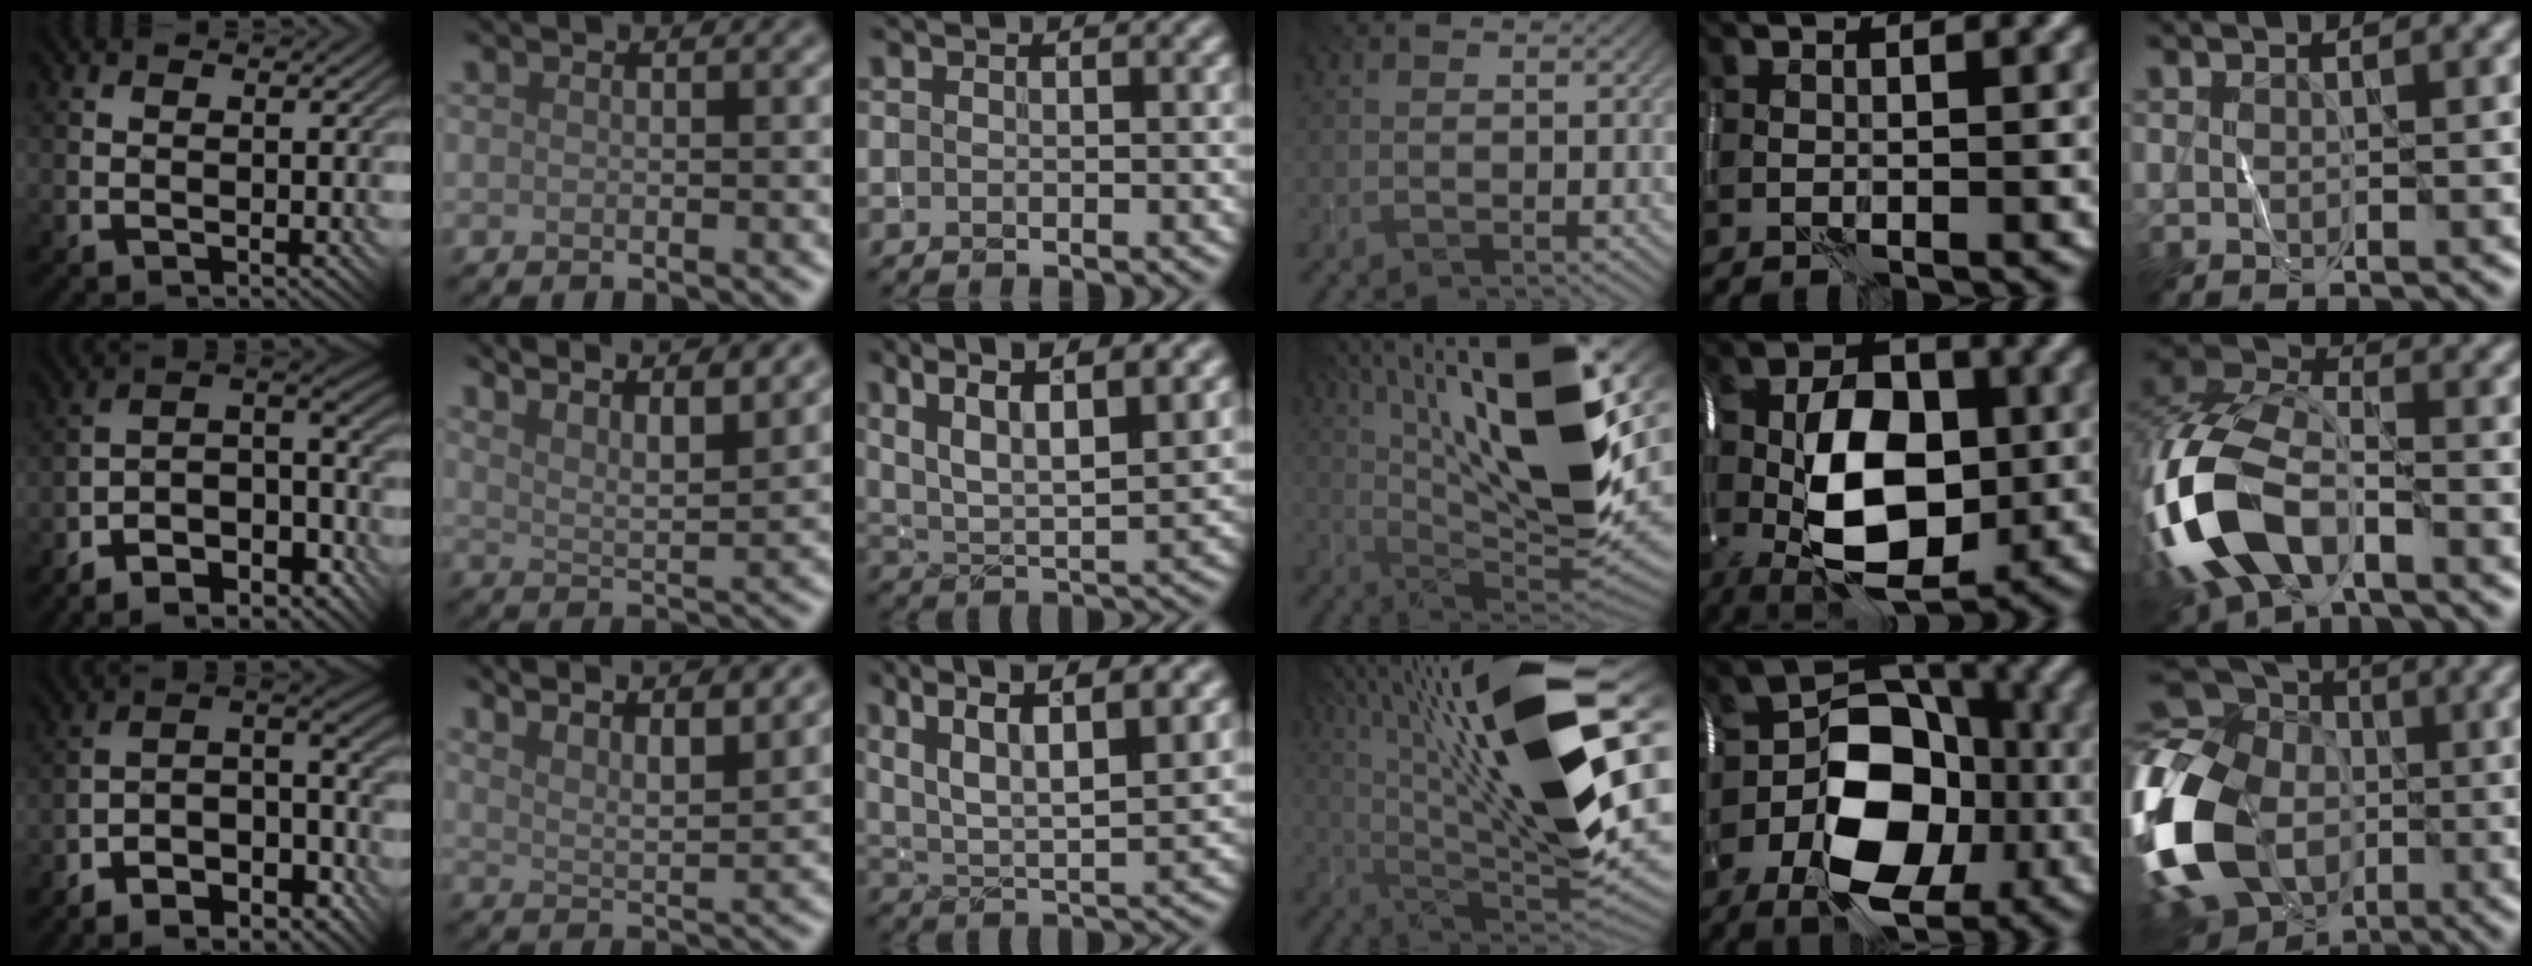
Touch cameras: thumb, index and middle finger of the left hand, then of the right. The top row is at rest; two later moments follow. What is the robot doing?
{"motion": "wrap", "object": "yarn"}